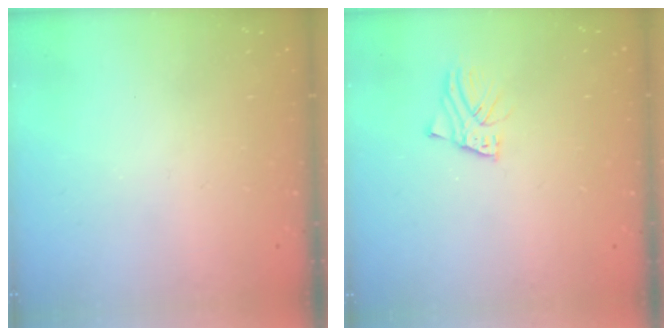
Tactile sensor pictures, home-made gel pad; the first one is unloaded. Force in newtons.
{"total": 2.7, "press": 2.7, "slide": 0.1}